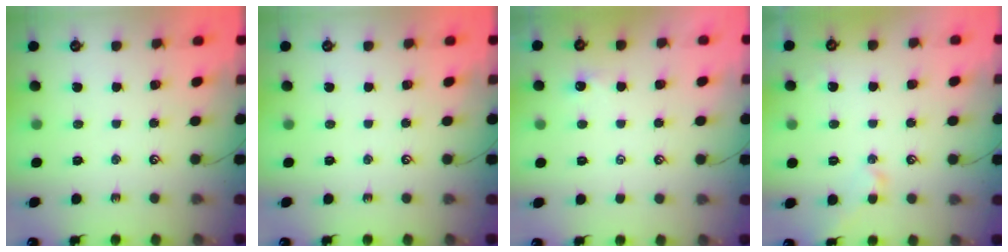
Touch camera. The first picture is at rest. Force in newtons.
{"total": 0.0}
{"total": 1.8, "press": 1.8, "slide": 0.3}
{"total": 0.8, "press": 0.6, "slide": 0.5}